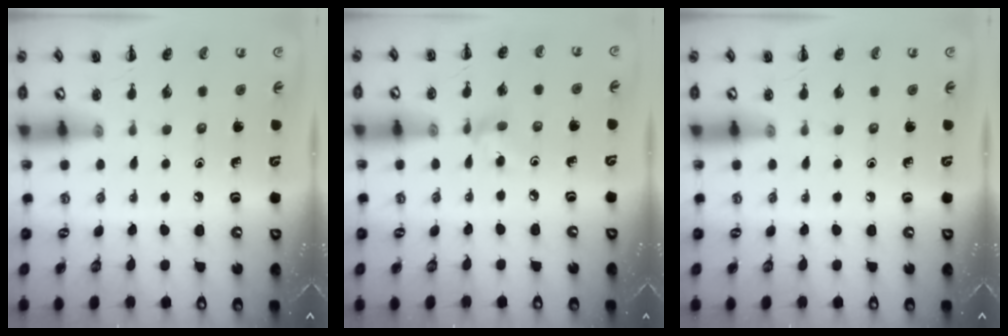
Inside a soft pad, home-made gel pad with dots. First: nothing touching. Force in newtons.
{"total": 4.5, "press": 4.3, "slide": 1.2}
{"total": 0.0}